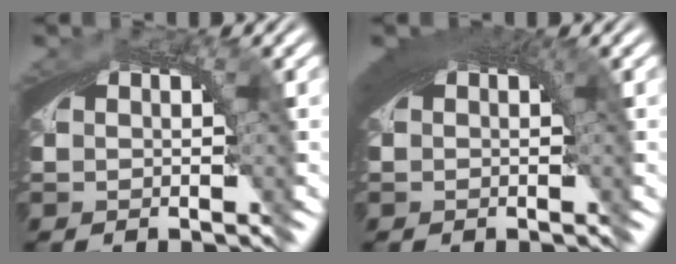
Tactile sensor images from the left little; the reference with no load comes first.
{"total": 3.5, "force": [1.3, 1.0, 3.1], "torque": [-0.036, 0.012, 0.014]}